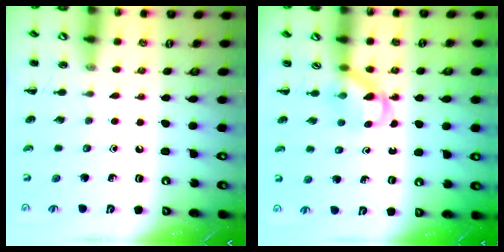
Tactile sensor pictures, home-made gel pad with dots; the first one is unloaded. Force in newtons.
{"total": 3.3, "press": 3.1, "slide": 1.2}